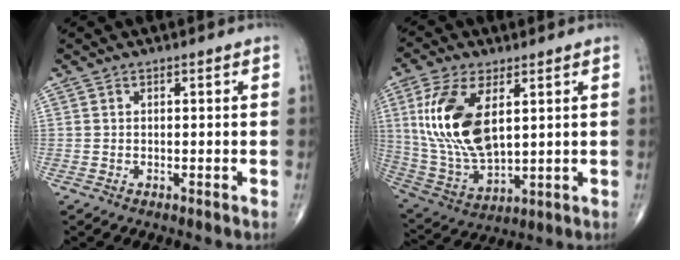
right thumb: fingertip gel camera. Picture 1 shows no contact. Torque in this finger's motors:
{"motor_torque": [-0.40, 1.56, 1.41, 0.59, 0.19]}